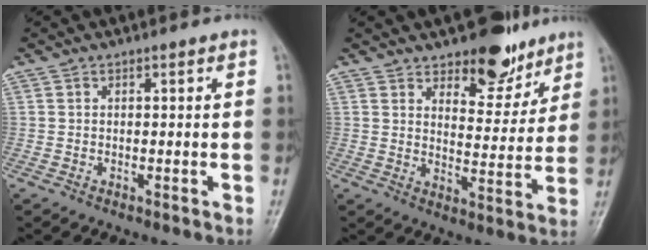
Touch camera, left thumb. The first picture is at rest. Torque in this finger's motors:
{"motor_torque": [0.06, 0.13, -0.45, -0.27, 0.06]}